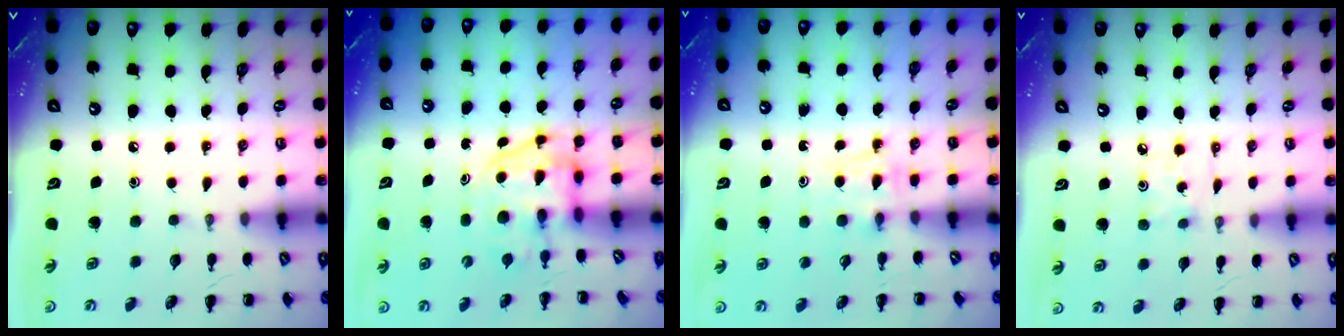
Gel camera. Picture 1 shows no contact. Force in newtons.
{"total": 3.3, "press": 3.3, "slide": 0.5}
{"total": 5.1, "press": 4.9, "slide": 1.4}
{"total": 2.5, "press": 2.3, "slide": 0.9}